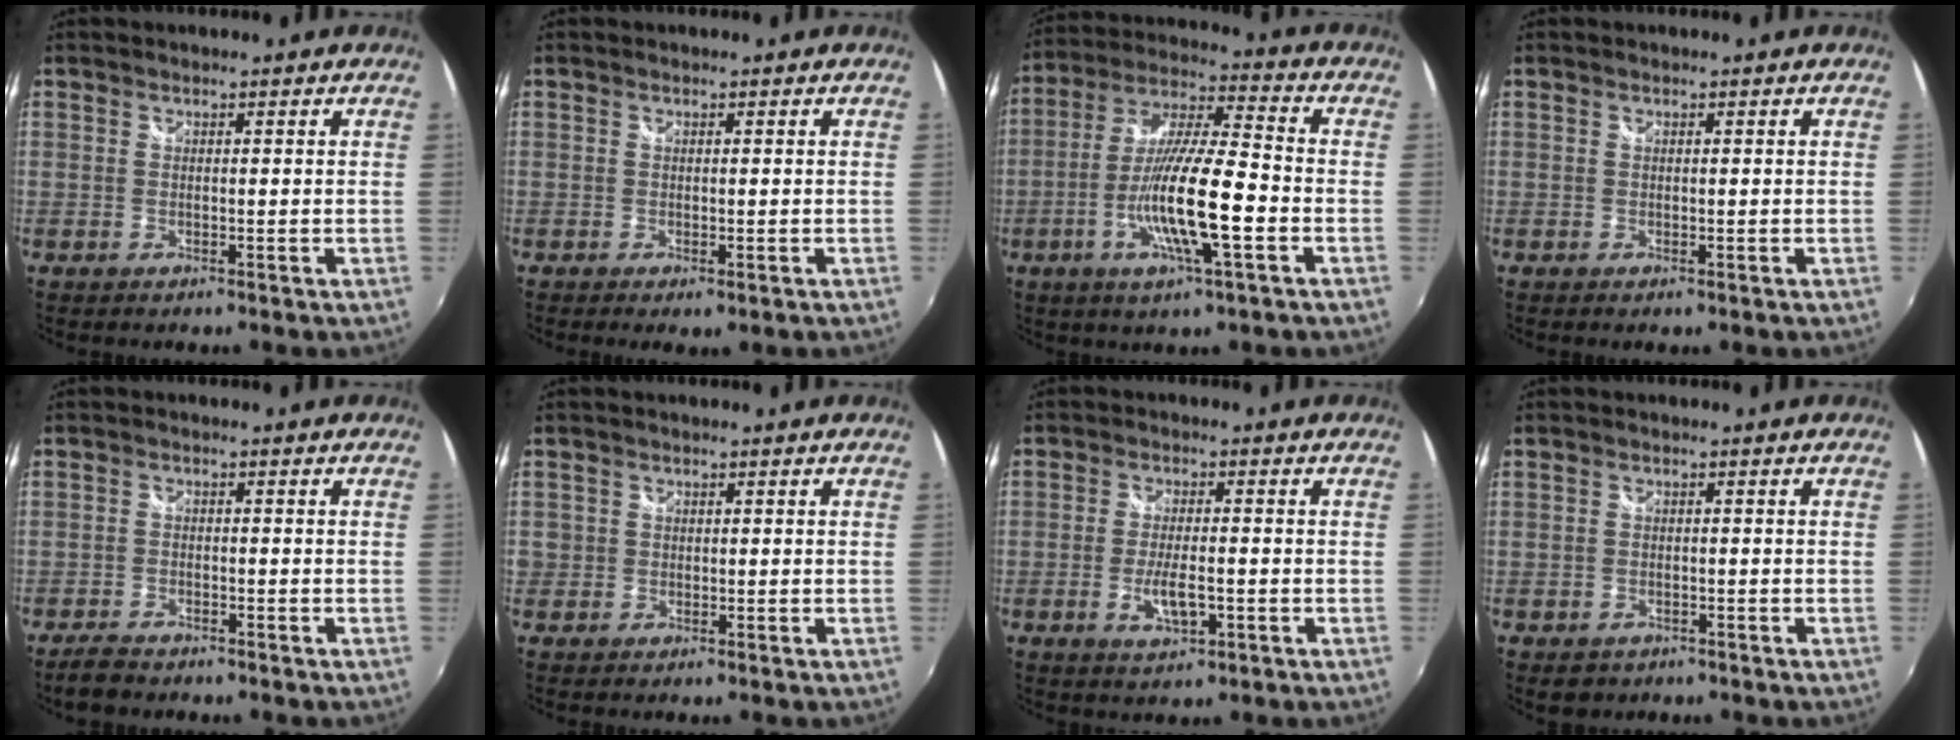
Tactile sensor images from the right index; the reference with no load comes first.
{"total": 1.3, "force": [-0.4, 0.5, 1.1], "torque": [-0.022, -0.006, -0.004]}
{"total": 15.2, "force": [-4.9, 2.0, 14.2], "torque": [-0.279, -0.010, -0.093]}
{"total": 0.0}
{"total": 3.8, "force": [-3.3, 1.4, 1.3], "torque": [-0.042, -0.004, -0.060]}
{"total": 2.0, "force": [-0.2, 1.9, 0.3], "torque": [-0.006, -0.002, -0.005]}
{"total": 5.3, "force": [-1.7, 1.8, 4.6], "torque": [-0.092, -0.009, -0.027]}
{"total": 2.9, "force": [-1.6, 2.3, 0.9], "torque": [-0.024, -0.005, -0.020]}